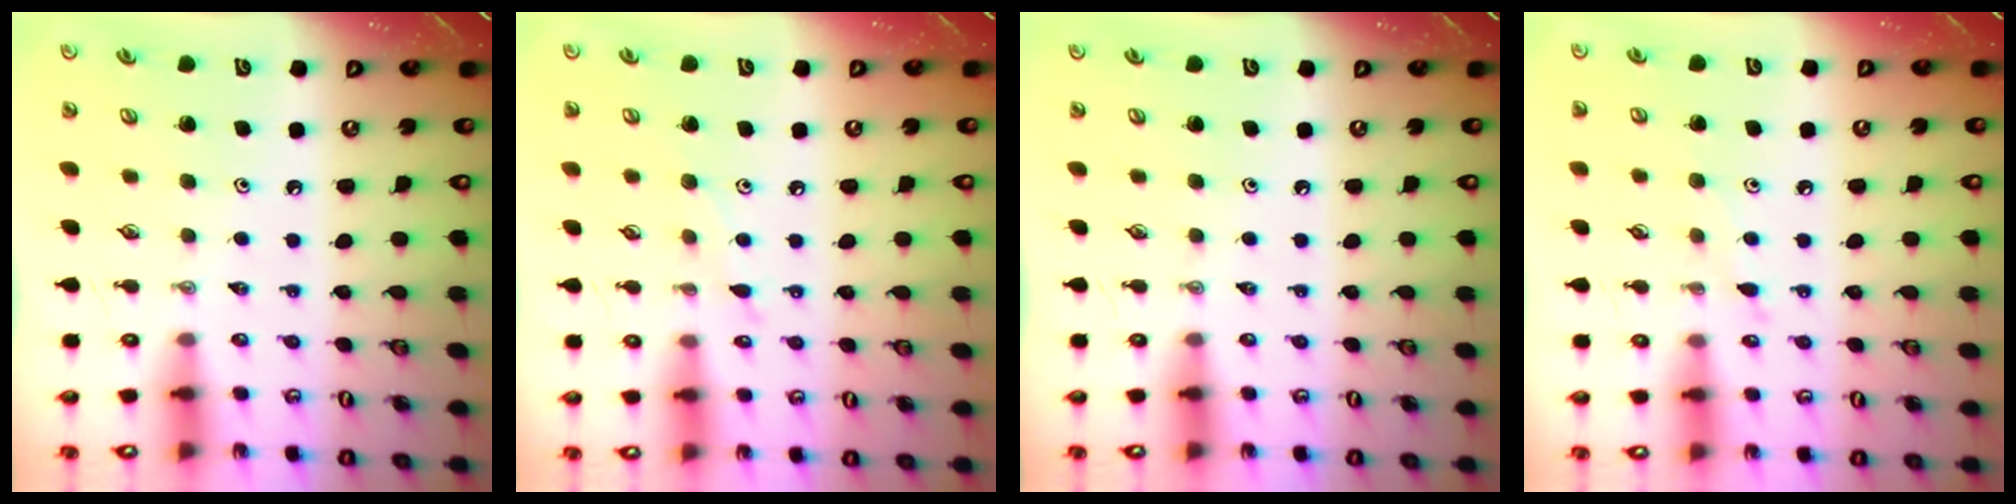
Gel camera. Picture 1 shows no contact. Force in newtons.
{"total": 5.2, "press": 5.2, "slide": 0.1}
{"total": 0.0}
{"total": 4.0, "press": 4.0, "slide": 0.6}